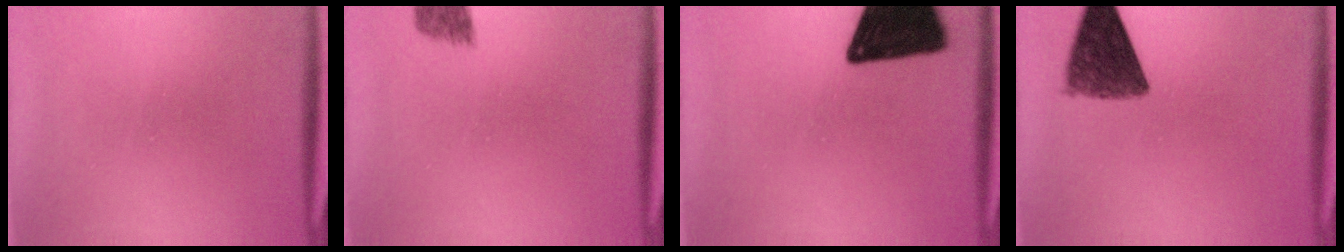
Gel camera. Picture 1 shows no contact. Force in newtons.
{"total": 1.9}
{"total": 19.5}
{"total": 9.7}